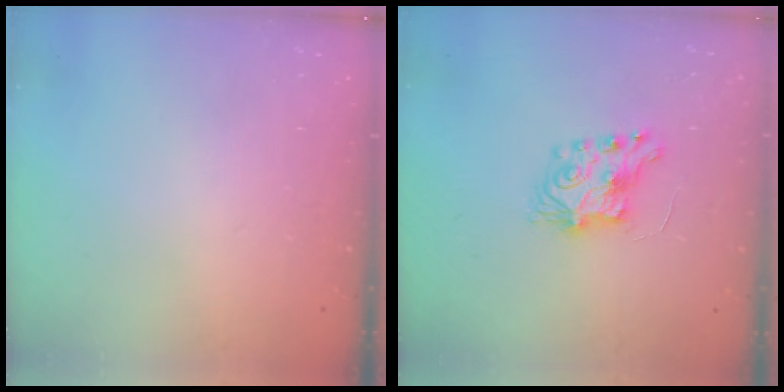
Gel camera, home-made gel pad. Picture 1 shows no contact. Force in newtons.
{"total": 7.5, "press": 7.5, "slide": 0.2}